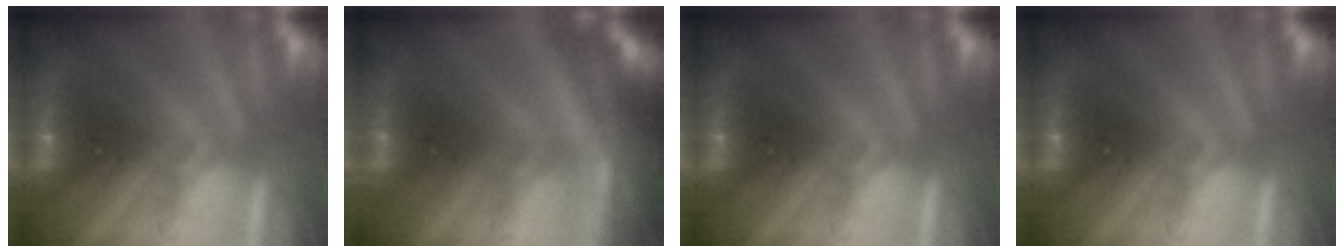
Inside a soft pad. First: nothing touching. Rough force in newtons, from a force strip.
{"total": 7.7}
{"total": 0.0}
{"total": 0.0}